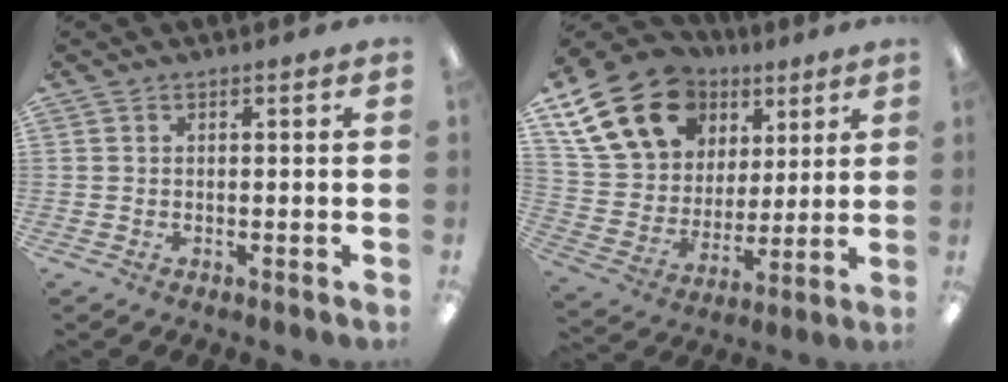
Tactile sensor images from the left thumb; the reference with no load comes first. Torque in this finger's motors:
{"motor_torque": [1.14, 2.26, 1.38, -1.40, 0.13]}